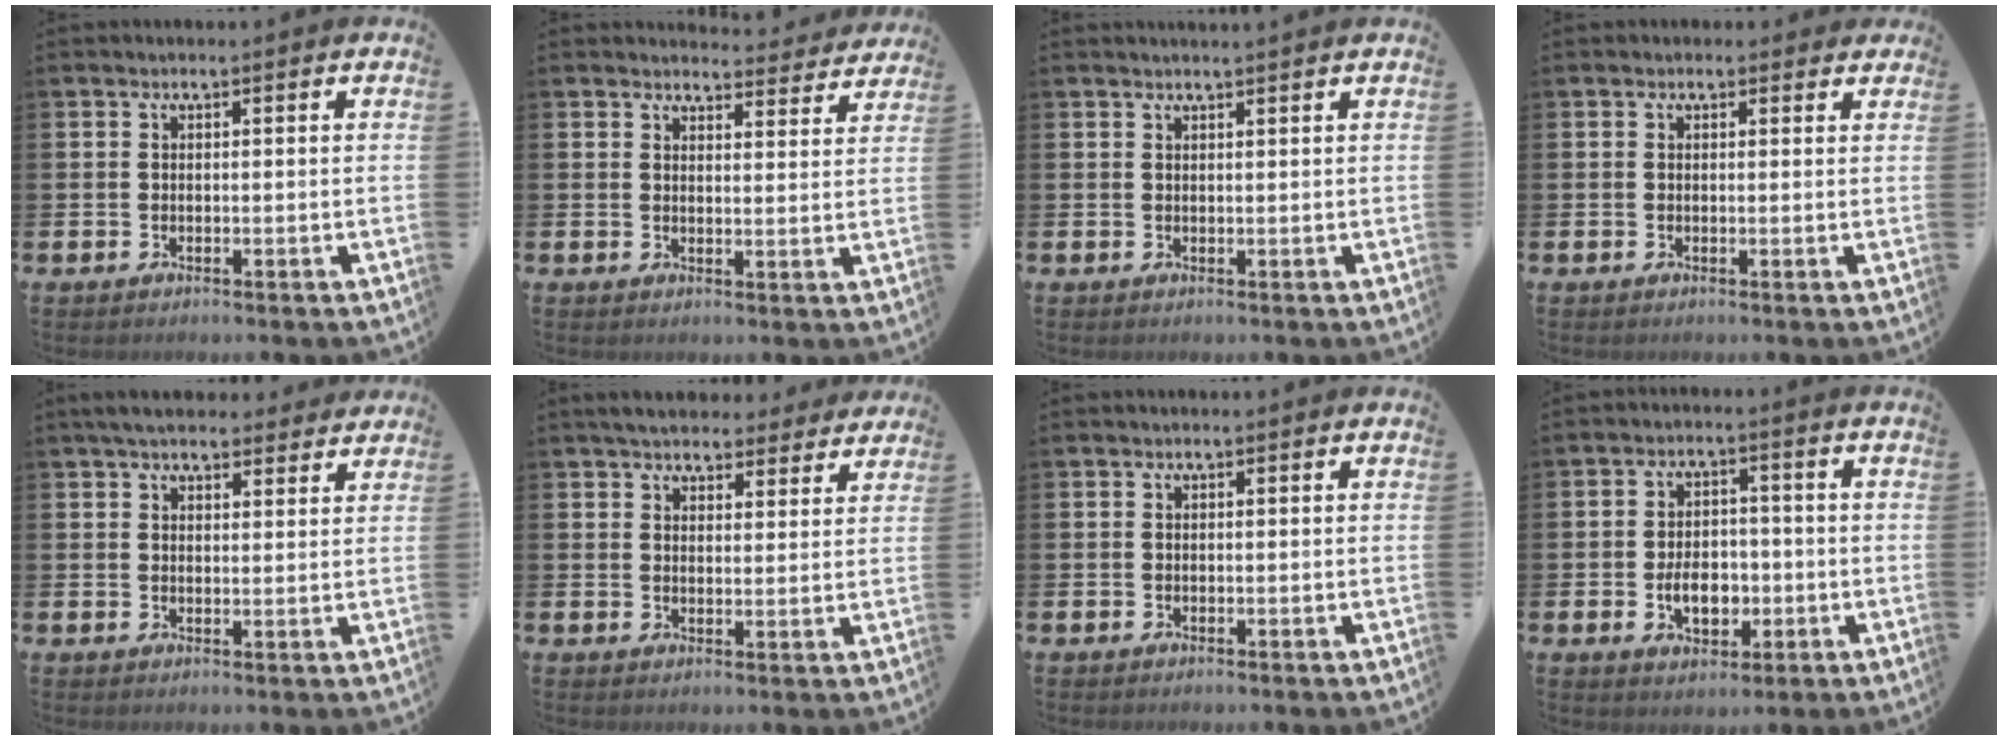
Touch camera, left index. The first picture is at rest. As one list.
[{"total": 3.8, "force": [3.8, 0.4, 0.0], "torque": [0.000, -0.028, 0.066]}, {"total": 0.8, "force": [0.8, -0.2, 0.1], "torque": [0.003, -0.003, 0.014]}, {"total": 0.7, "force": [0.5, 0.5, 0.1], "torque": [0.005, 0.005, 0.006]}, {"total": 4.3, "force": [4.0, 1.4, 1.1], "torque": [-0.021, -0.013, 0.073]}, {"total": 4.9, "force": [4.6, 1.5, 0.6], "torque": [-0.020, -0.024, 0.082]}, {"total": 0.0}, {"total": 5.2, "force": [-1.3, 3.6, 3.6], "torque": [-0.051, 0.002, -0.027]}]